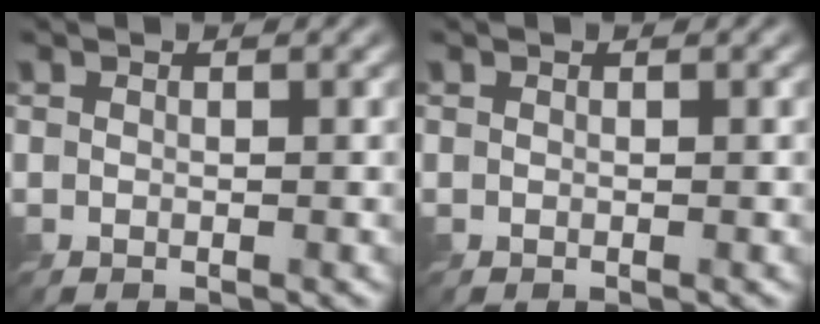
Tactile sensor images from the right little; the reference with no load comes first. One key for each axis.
{"total": 0.0}